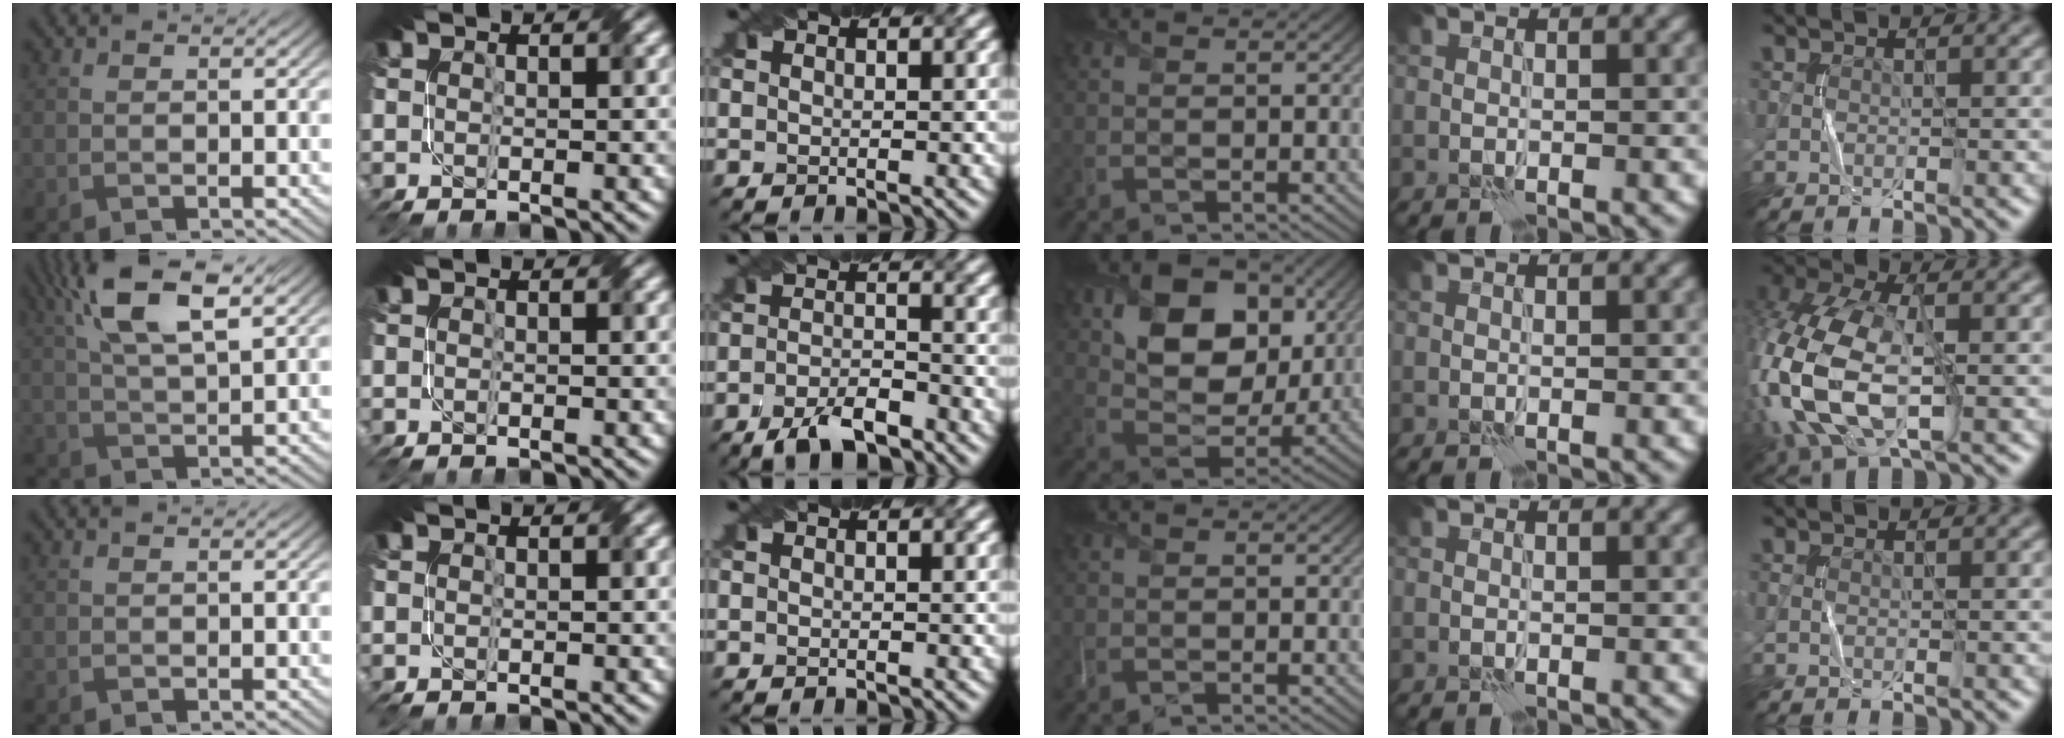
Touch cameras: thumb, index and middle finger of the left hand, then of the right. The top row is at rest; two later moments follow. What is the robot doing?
{"motion": "fold", "object": "netting"}